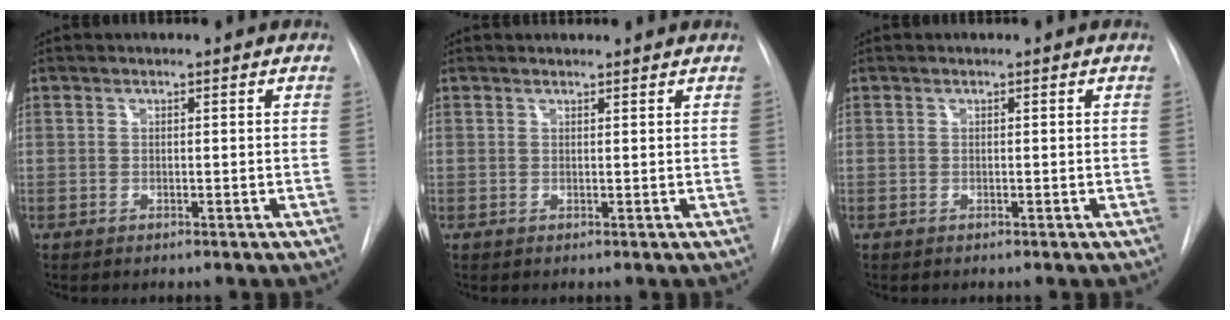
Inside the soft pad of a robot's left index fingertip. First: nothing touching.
{"total": 2.8, "force": [2.8, 0.3, 0.4], "torque": [-0.010, 0.011, 0.029]}
{"total": 0.0}